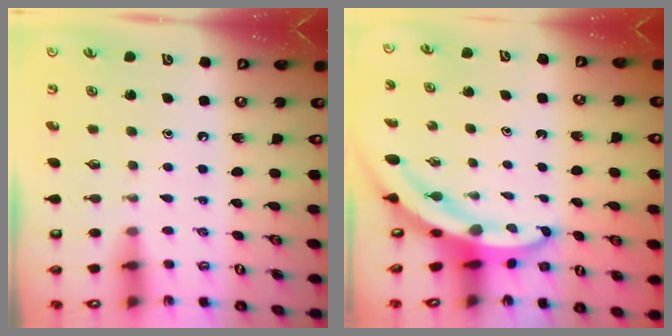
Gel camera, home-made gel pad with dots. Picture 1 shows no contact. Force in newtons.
{"total": 4.6, "press": 4.6, "slide": 0.6}